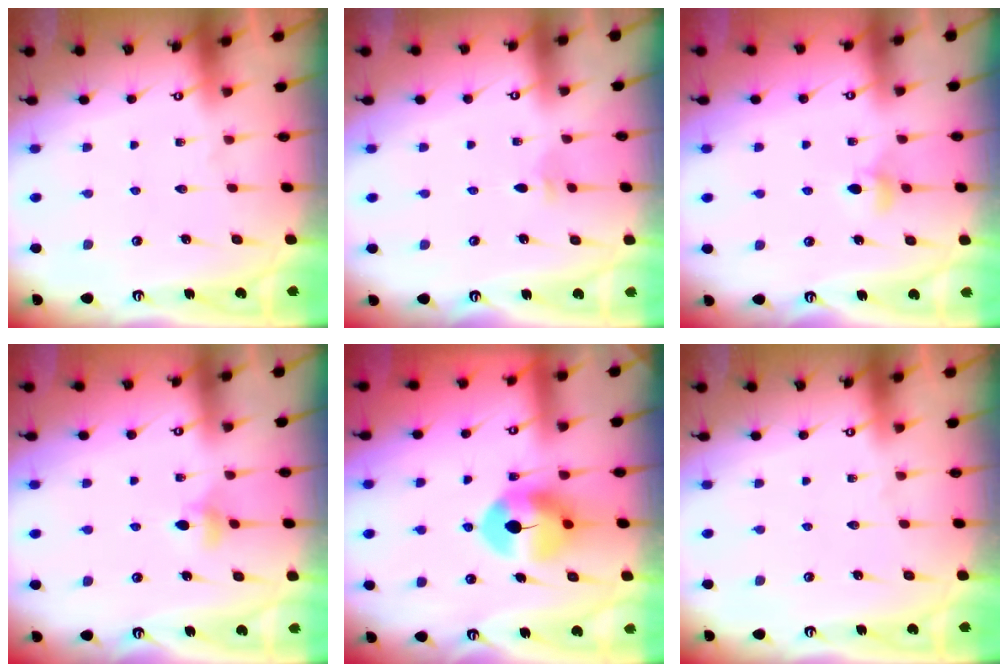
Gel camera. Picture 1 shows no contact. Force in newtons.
{"total": 2.6, "press": 2.5, "slide": 0.5}
{"total": 4.1, "press": 4.0, "slide": 0.9}
{"total": 4.9, "press": 4.8, "slide": 0.9}
{"total": 9.1, "press": 9.1, "slide": 0.5}
{"total": 0.0}